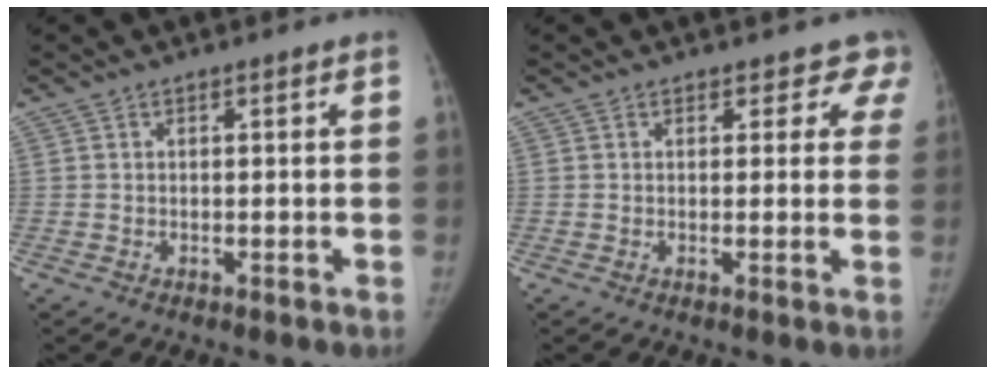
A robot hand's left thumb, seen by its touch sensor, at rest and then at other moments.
{"total": 4.7, "force": [4.0, 2.4, 0.0], "torque": [0.049, -0.015, 0.018]}